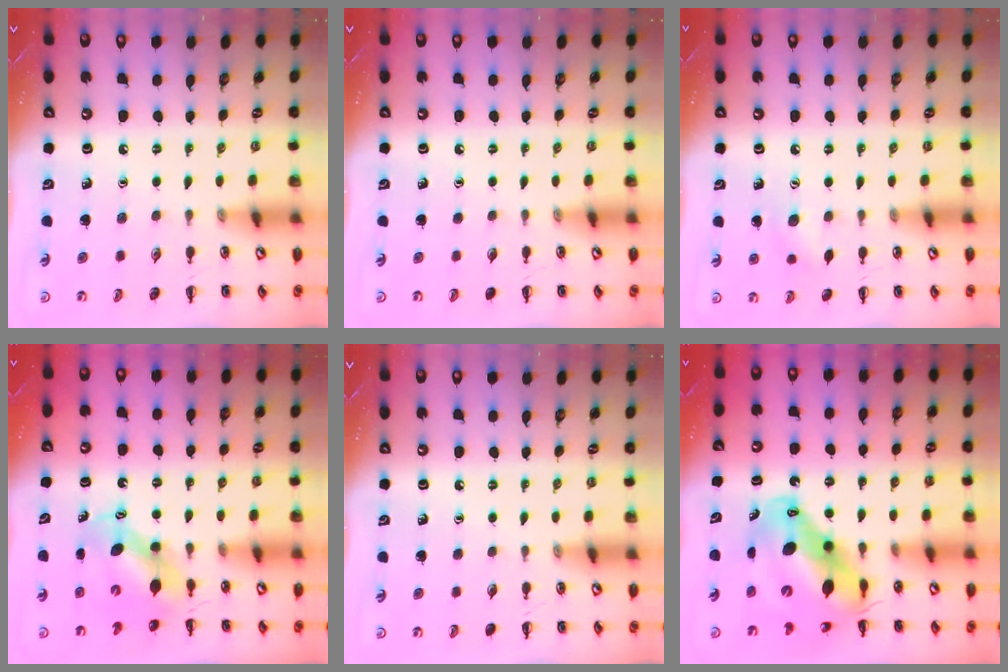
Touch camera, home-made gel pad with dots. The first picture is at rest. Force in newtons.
{"total": 0.0}
{"total": 7.6, "press": 7.3, "slide": 2.0}
{"total": 6.4, "press": 6.4, "slide": 0.8}
{"total": 0.0}
{"total": 16.2, "press": 15.7, "slide": 4.2}